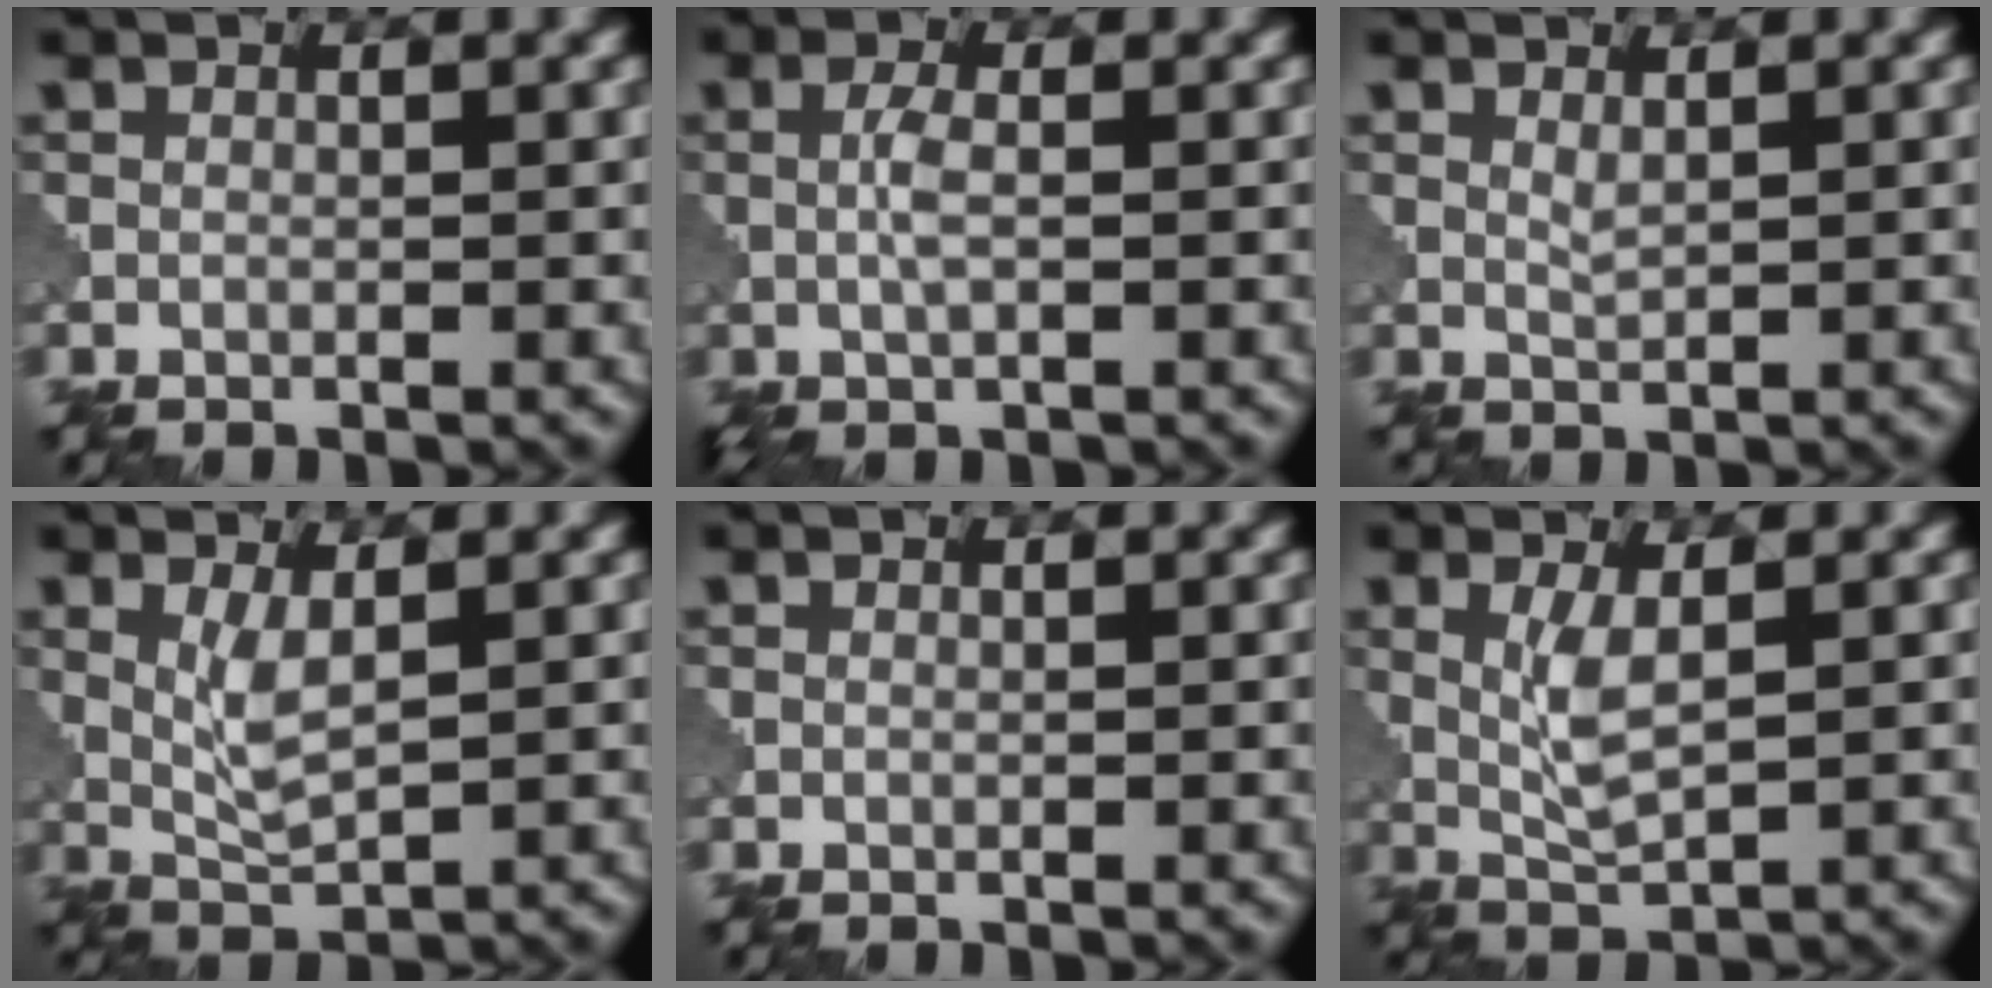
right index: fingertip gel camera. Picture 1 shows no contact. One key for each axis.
{"total": 2.2, "fx": -0.2, "fy": 0.6, "fz": 2.1, "tx": -0.049, "ty": 0.003, "tz": -0.006}
{"total": 0.8, "fx": 0.5, "fy": 0.1, "fz": 0.6, "tx": -0.018, "ty": -0.001, "tz": 0.011}
{"total": 2.7, "fx": 0.7, "fy": 0.7, "fz": 2.5, "tx": -0.060, "ty": -0.005, "tz": 0.019}
{"total": 0.0}
{"total": 3.0, "fx": 0.6, "fy": 0.8, "fz": 2.8, "tx": -0.066, "ty": -0.002, "tz": 0.016}